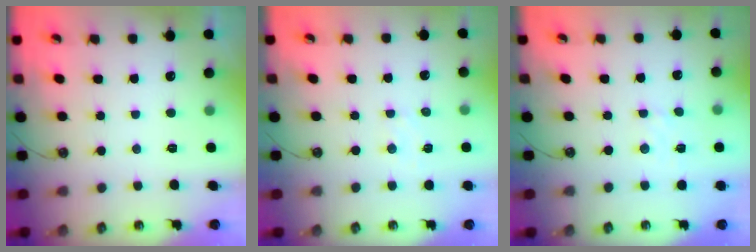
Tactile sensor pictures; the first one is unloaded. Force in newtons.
{"total": 5.0, "press": 4.9, "slide": 0.5}
{"total": 2.4, "press": 2.4, "slide": 0.4}